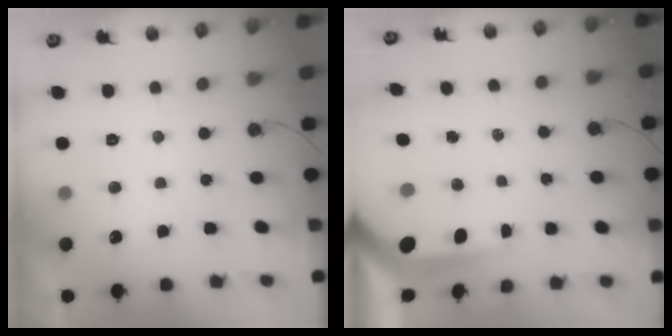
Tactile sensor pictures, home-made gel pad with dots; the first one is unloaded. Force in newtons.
{"total": 7.8, "press": 7.8, "slide": 0.5}